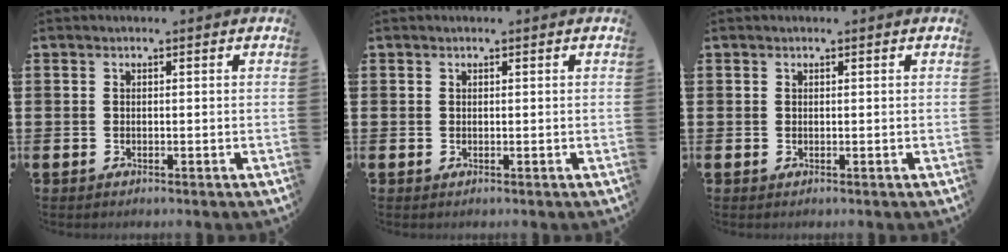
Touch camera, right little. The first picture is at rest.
{"total": 0.0}
{"total": 0.0}